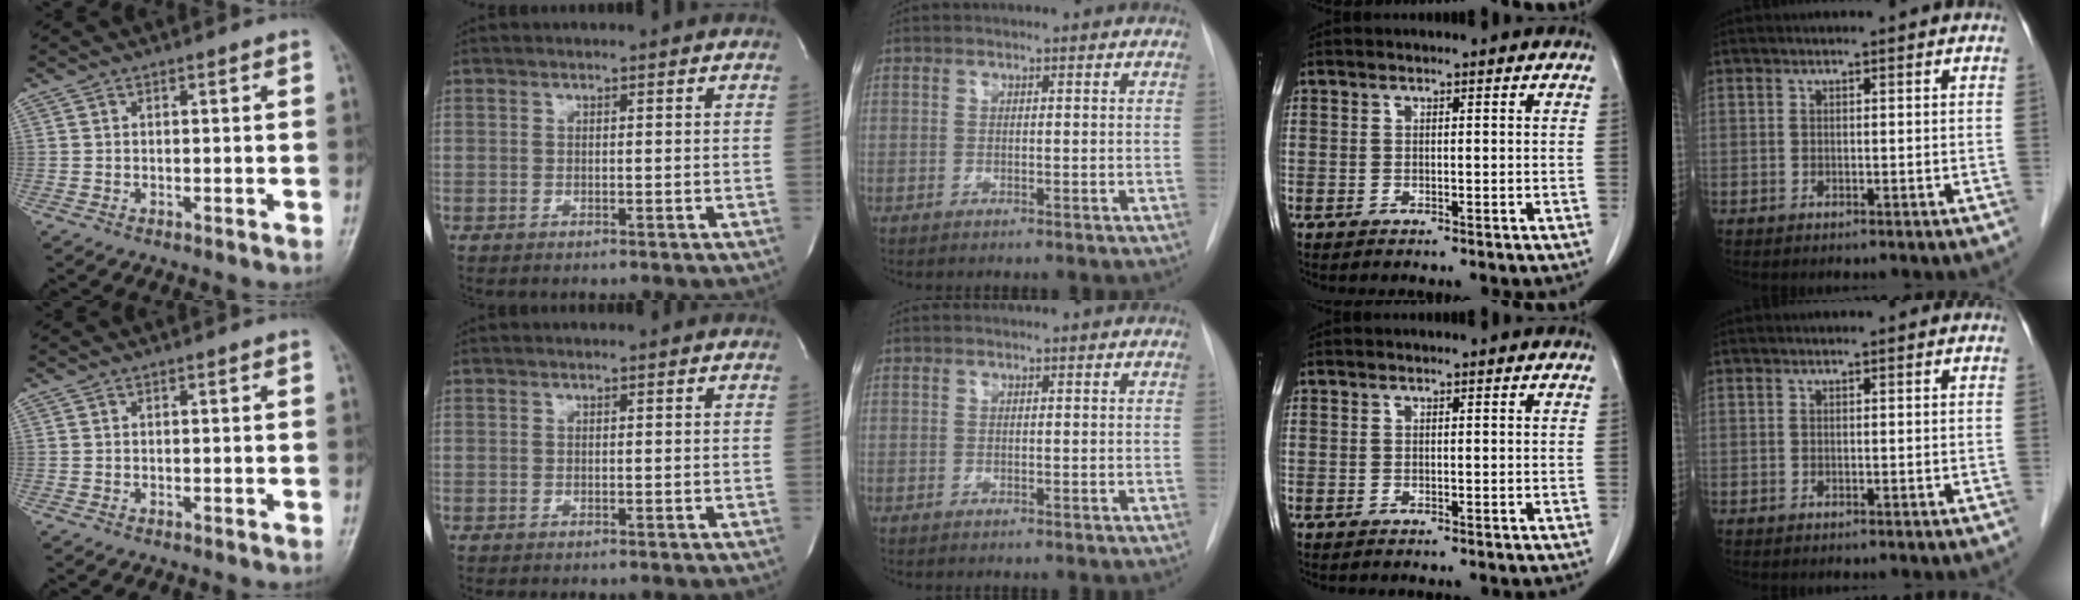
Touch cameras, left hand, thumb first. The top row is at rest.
{}